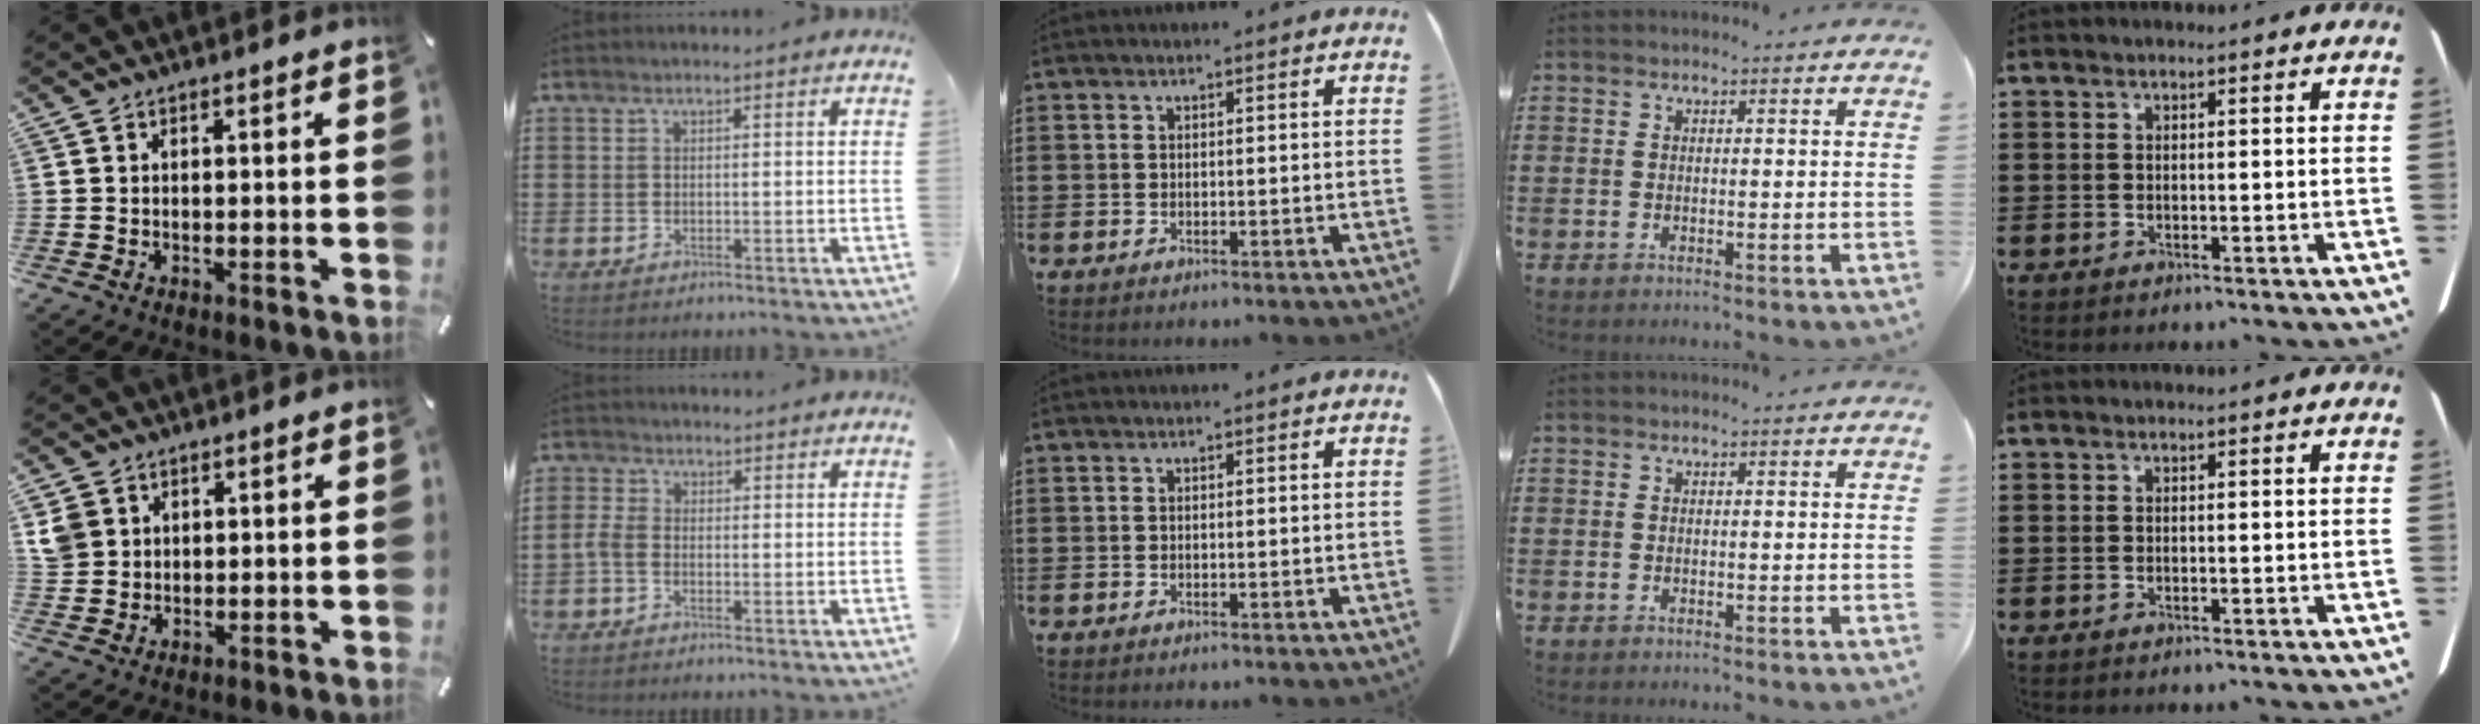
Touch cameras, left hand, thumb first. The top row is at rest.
{"thumb": {"total": 4.9, "force": [2.0, 4.4, 0.8], "torque": [-0.021, 0.006, 0.040]}, "index": {"total": 1.9, "force": [-1.1, 0.9, 1.3], "torque": [-0.032, 0.000, -0.022]}}